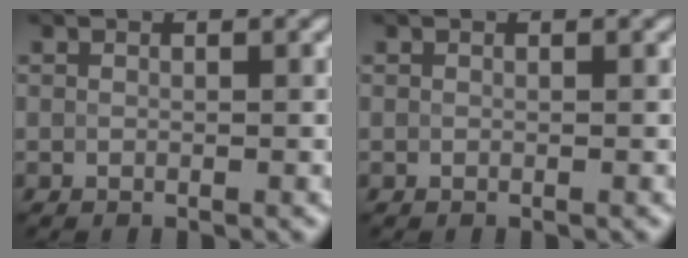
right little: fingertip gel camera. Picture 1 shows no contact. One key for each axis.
{"total": 0.0}